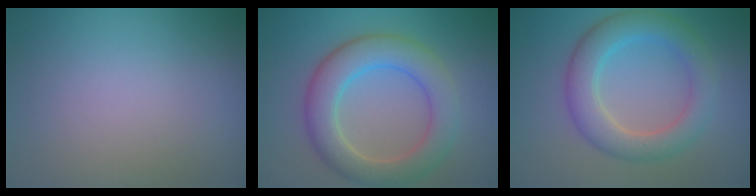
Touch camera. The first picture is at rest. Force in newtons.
{"total": 6.3, "press": 6.3, "slide": 0.1}
{"total": 5.1, "press": 5.0, "slide": 0.4}